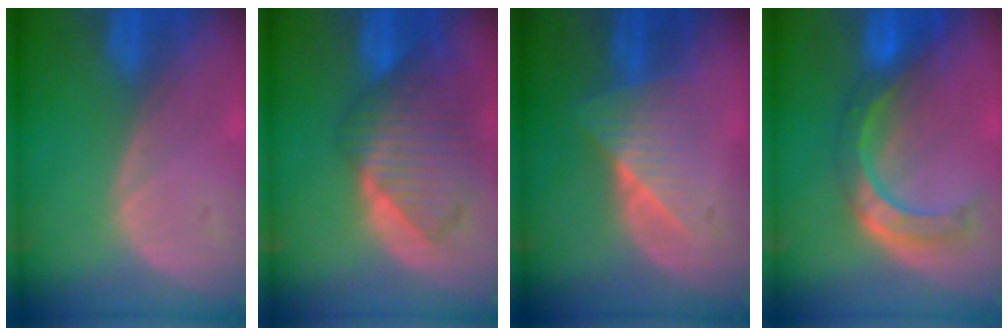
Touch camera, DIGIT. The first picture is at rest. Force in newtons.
{"total": 10.1, "press": 8.8, "slide": 5.0}
{"total": 6.6, "press": 5.9, "slide": 2.9}
{"total": 8.5, "press": 7.2, "slide": 4.6}